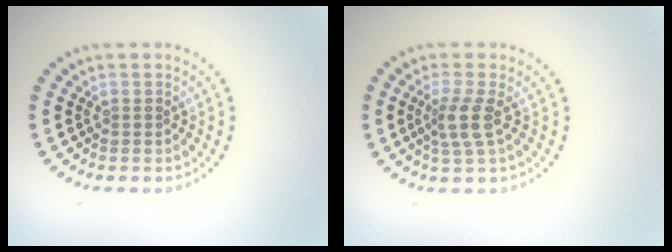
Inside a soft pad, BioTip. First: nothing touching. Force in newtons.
{"total": 2.7, "press": 2.1, "slide": 1.7}